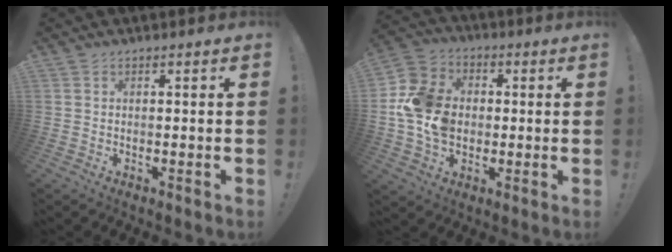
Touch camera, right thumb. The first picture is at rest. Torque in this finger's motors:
{"motor_torque": [0.60, 0.11, 0.43, 0.34, 0.40]}